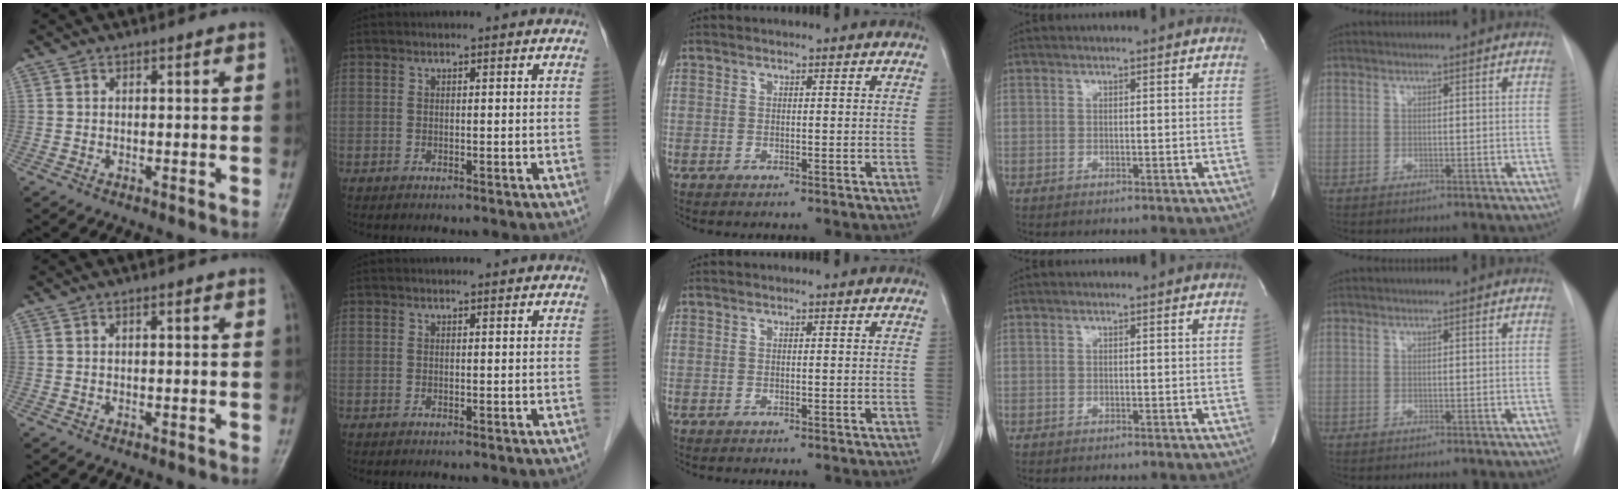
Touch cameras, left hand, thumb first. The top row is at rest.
{"thumb": {"total": 0.9, "force": [0.4, 0.3, 0.8], "torque": [-0.011, 0.002, 0.004]}, "index": {"total": 1.1, "force": [1.1, 0.1, 0.1], "torque": [-0.011, 0.003, 0.014]}}